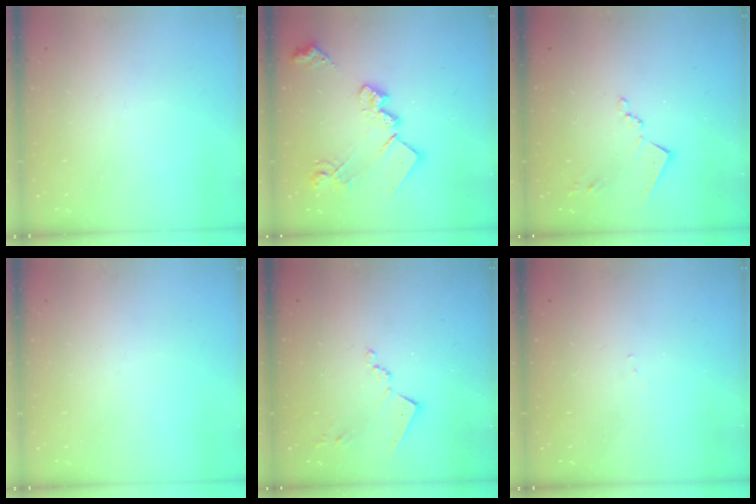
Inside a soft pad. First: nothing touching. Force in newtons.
{"total": 19.8, "press": 19.8, "slide": 1.0}
{"total": 9.1, "press": 9.1, "slide": 0.5}
{"total": 0.0}
{"total": 9.1, "press": 9.1, "slide": 0.5}
{"total": 3.7, "press": 3.7, "slide": 0.6}